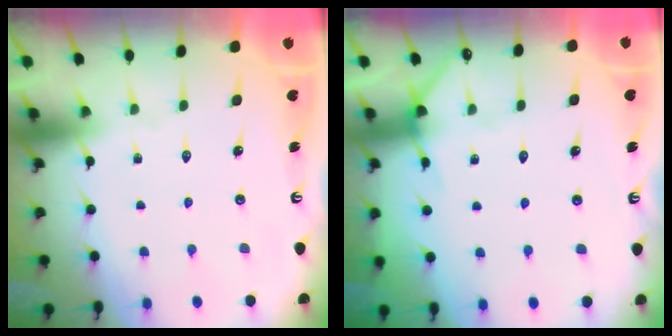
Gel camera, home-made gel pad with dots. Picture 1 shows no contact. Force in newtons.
{"total": 4.4, "press": 4.3, "slide": 0.5}